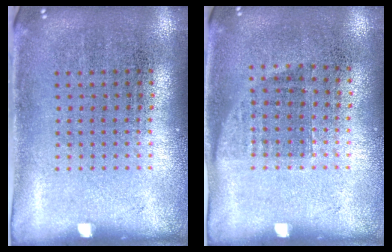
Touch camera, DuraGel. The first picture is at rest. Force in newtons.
{"total": 0.8, "press": 0.7, "slide": 0.5}